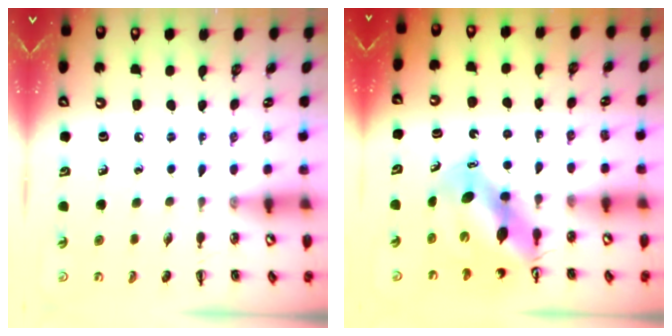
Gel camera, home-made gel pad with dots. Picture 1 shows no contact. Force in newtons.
{"total": 9.6, "press": 9.1, "slide": 2.8}